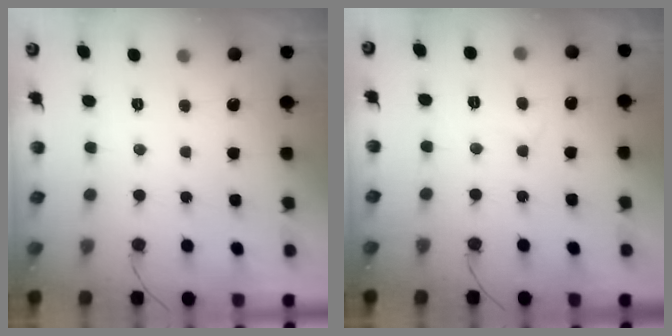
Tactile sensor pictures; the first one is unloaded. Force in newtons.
{"total": 4.2, "press": 4.1, "slide": 0.4}